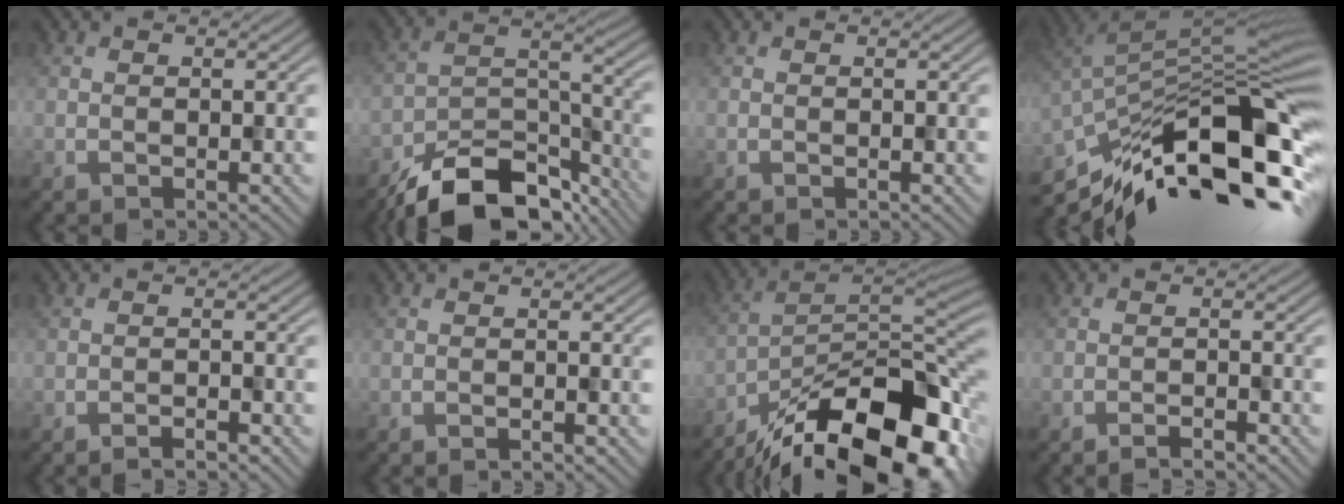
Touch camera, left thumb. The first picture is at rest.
{"total": 12.8, "force": [-10.0, 5.2, 6.0], "torque": [-0.108, -0.008, -0.173]}
{"total": 0.0}
{"total": 17.3, "force": [-8.9, 6.1, 13.5], "torque": [-0.237, -0.002, -0.164]}
{"total": 1.5, "force": [-1.3, 0.1, 0.8], "torque": [-0.013, 0.003, -0.025]}
{"total": 0.5, "force": [-0.5, 0.0, 0.3], "torque": [-0.006, 0.001, -0.010]}
{"total": 19.1, "force": [-12.7, 6.7, 12.6], "torque": [-0.204, -0.024, -0.202]}
{"total": 1.9, "force": [-1.6, 0.1, 0.9], "torque": [-0.015, 0.004, -0.031]}